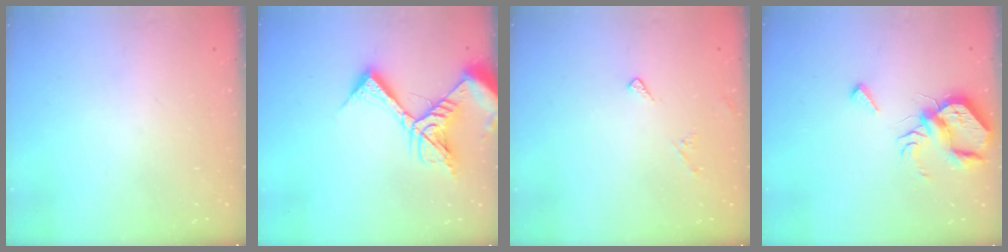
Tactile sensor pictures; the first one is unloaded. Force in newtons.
{"total": 14.4, "press": 14.3, "slide": 1.6}
{"total": 5.0, "press": 5.0, "slide": 0.4}
{"total": 9.6, "press": 9.5, "slide": 1.0}